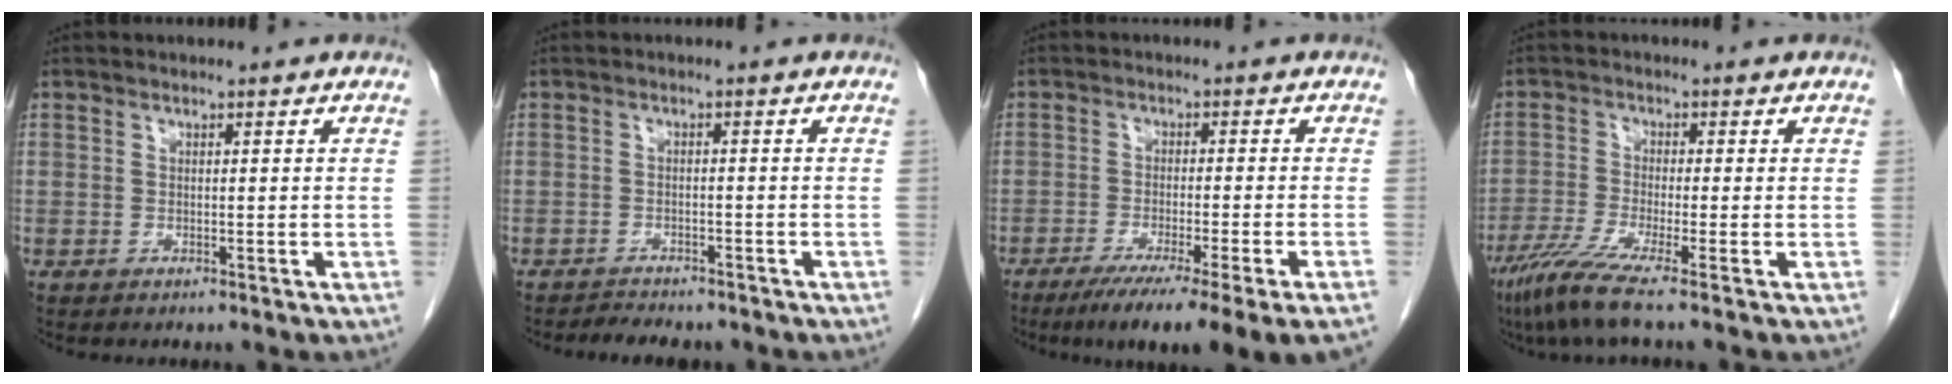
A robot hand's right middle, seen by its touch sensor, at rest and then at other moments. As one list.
[{"total": 5.3, "force": [-4.8, 1.6, 1.7], "torque": [-0.030, -0.005, -0.066]}, {"total": 13.3, "force": [-9.6, -1.2, 9.2], "torque": [-0.109, -0.038, -0.144]}, {"total": 6.5, "force": [-4.6, -1.1, 4.5], "torque": [-0.092, -0.026, -0.094]}]